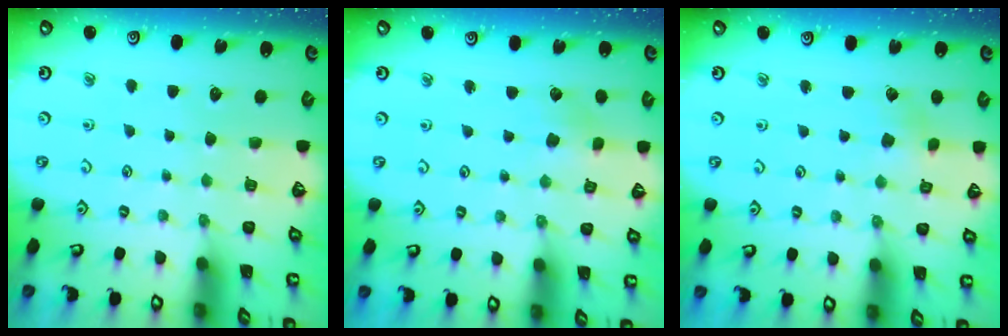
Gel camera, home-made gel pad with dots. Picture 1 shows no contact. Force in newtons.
{"total": 2.3, "press": 2.3, "slide": 0.3}
{"total": 2.1, "press": 2.1, "slide": 0.2}